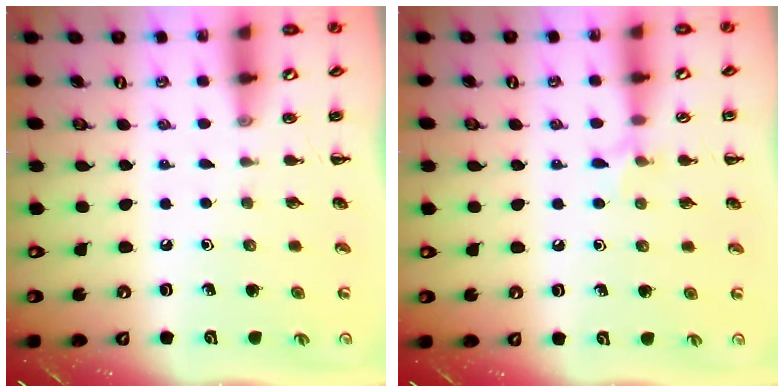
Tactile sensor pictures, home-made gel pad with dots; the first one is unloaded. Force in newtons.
{"total": 6.1, "press": 5.9, "slide": 1.8}